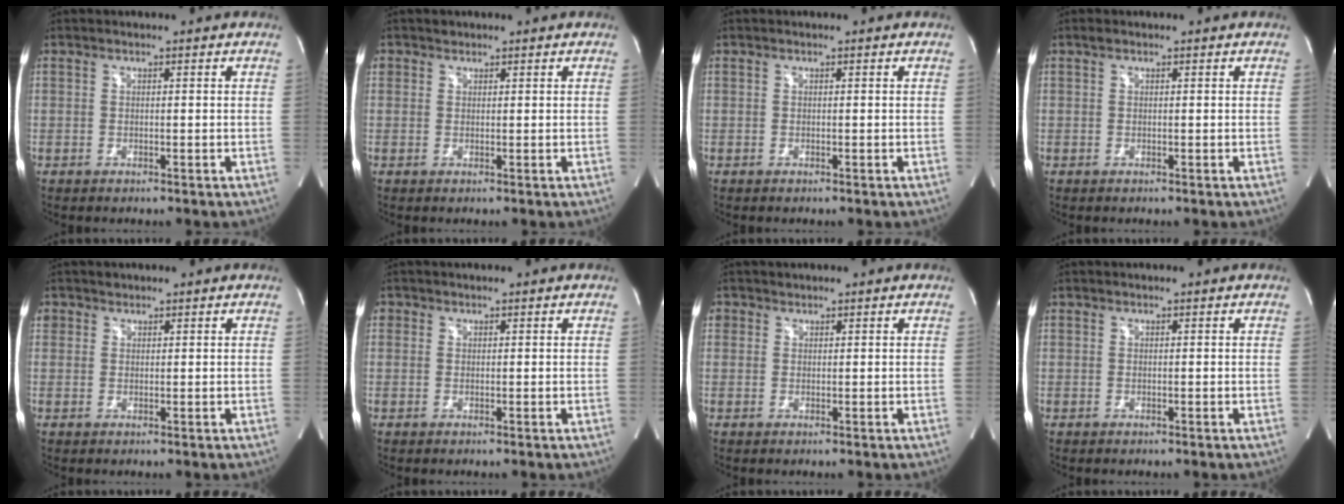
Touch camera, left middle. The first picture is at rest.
{"total": 1.1, "force": [0.7, 0.9, 0.0], "torque": [0.008, 0.003, 0.009]}
{"total": 0.0}
{"total": 0.7, "force": [0.5, 0.3, 0.3], "torque": [-0.012, 0.010, 0.010]}
{"total": 1.7, "force": [1.0, 1.4, 0.0], "torque": [0.009, 0.005, 0.014]}
{"total": 0.9, "force": [0.4, 0.9, 0.1], "torque": [0.006, 0.003, 0.004]}
{"total": 1.5, "force": [0.8, 1.2, 0.1], "torque": [0.008, 0.005, 0.011]}
{"total": 0.0}